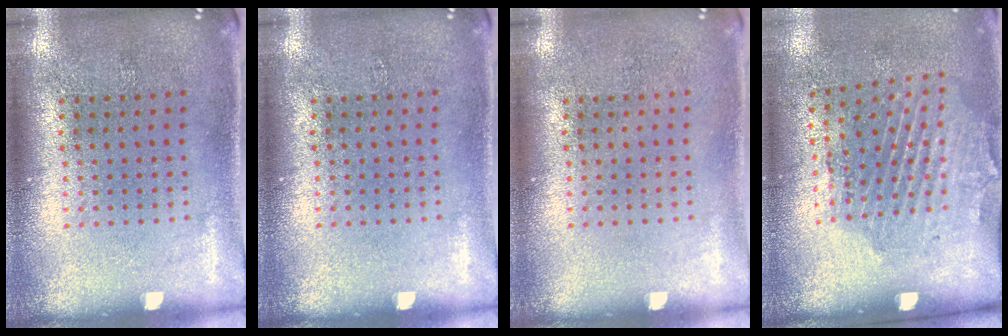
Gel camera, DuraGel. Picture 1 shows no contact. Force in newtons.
{"total": 0.0}
{"total": 0.0}
{"total": 2.0, "press": 1.2, "slide": 1.6}